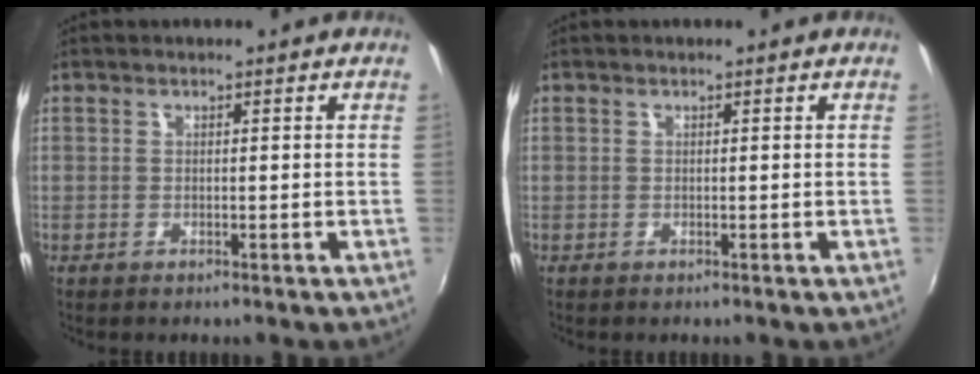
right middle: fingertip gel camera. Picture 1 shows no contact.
{"total": 0.0}